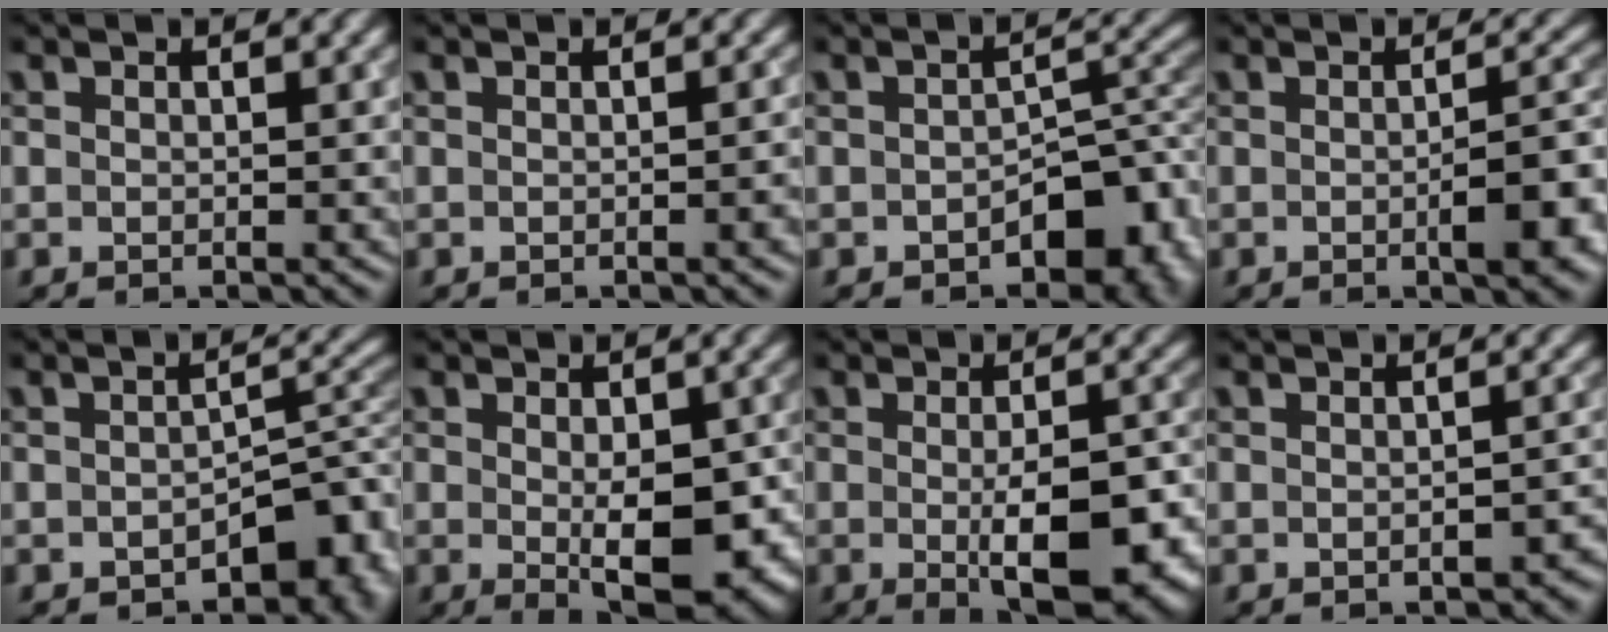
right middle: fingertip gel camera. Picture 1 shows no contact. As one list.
[{"total": 1.6, "force": [-0.4, 0.4, 1.5], "torque": [-0.014, 0.001, -0.005]}, {"total": 6.7, "force": [-2.7, 4.0, 4.8], "torque": [-0.046, 0.000, -0.039]}, {"total": 5.0, "force": [-1.3, 1.4, 4.6], "torque": [-0.064, -0.001, -0.016]}, {"total": 5.7, "force": [-2.7, 3.1, 3.9], "torque": [-0.029, 0.003, -0.039]}, {"total": 8.1, "force": [-1.7, 3.8, 7.0], "torque": [-0.102, -0.026, -0.009]}, {"total": 9.4, "force": [-2.5, 3.6, 8.3], "torque": [-0.122, -0.021, -0.028]}, {"total": 2.3, "force": [-1.0, 1.1, 1.8], "torque": [-0.021, -0.001, -0.008]}]